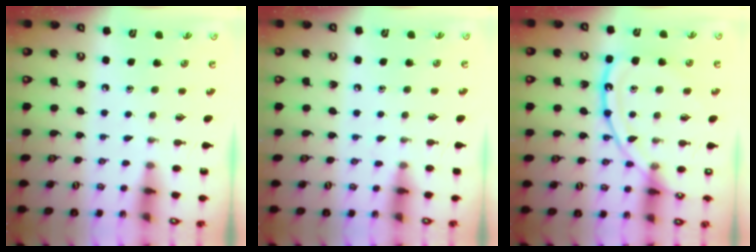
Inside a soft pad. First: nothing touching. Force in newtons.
{"total": 5.0, "press": 5.0, "slide": 0.7}
{"total": 15.4, "press": 15.3, "slide": 1.4}